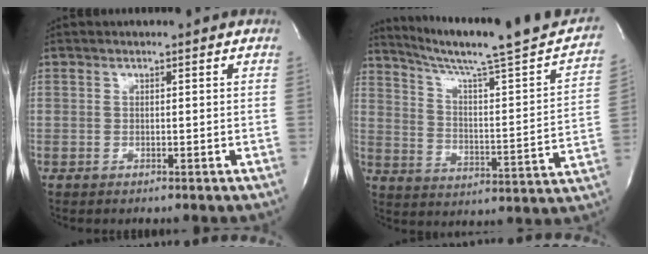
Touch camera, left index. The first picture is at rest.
{"total": 23.0, "force": [19.9, 0.8, 11.5], "torque": [-0.172, -0.032, 0.270]}